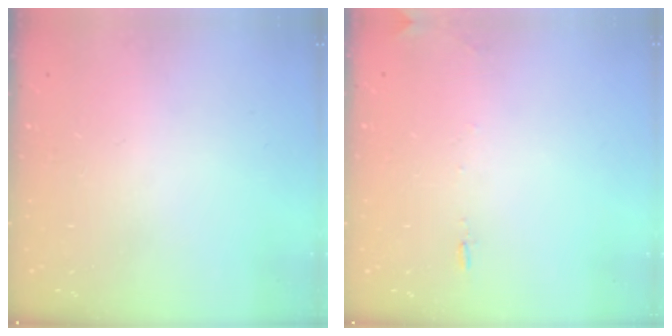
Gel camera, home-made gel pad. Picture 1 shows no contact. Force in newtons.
{"total": 5.6, "press": 5.3, "slide": 1.8}